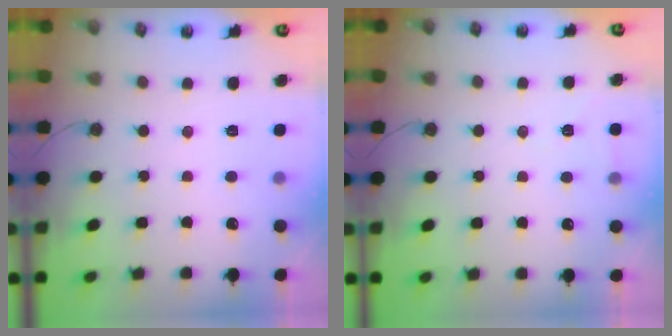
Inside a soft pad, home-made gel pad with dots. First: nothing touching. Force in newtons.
{"total": 5.4, "press": 3.2, "slide": 4.3}